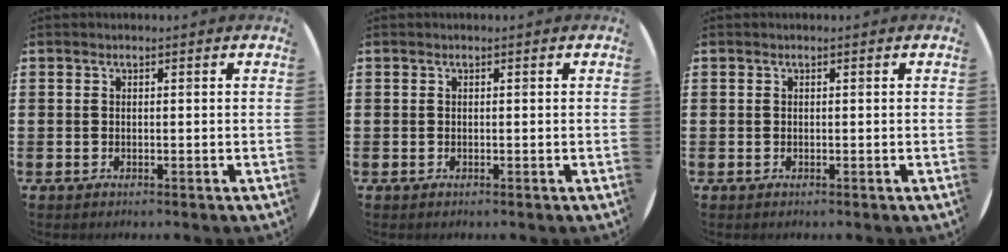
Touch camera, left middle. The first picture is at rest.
{"total": 0.0}
{"total": 0.0}